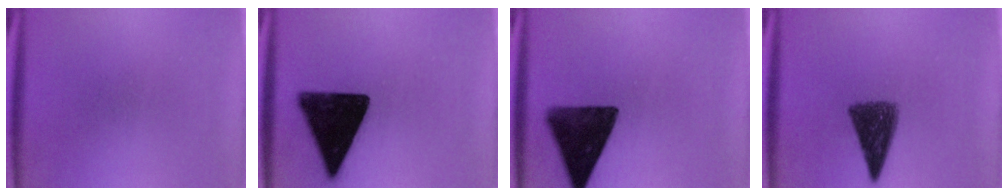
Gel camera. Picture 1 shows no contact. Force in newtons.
{"total": 17.4}
{"total": 13.0}
{"total": 9.0}